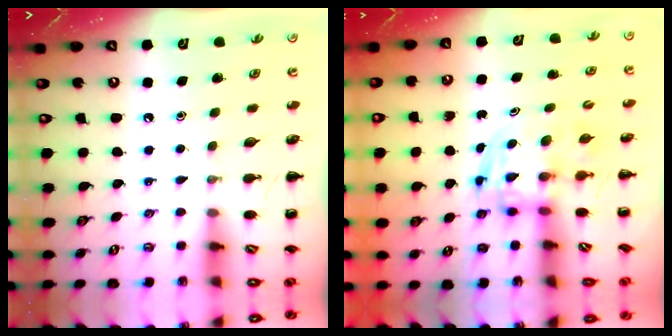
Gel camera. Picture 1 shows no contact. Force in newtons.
{"total": 3.3, "press": 3.3, "slide": 0.6}